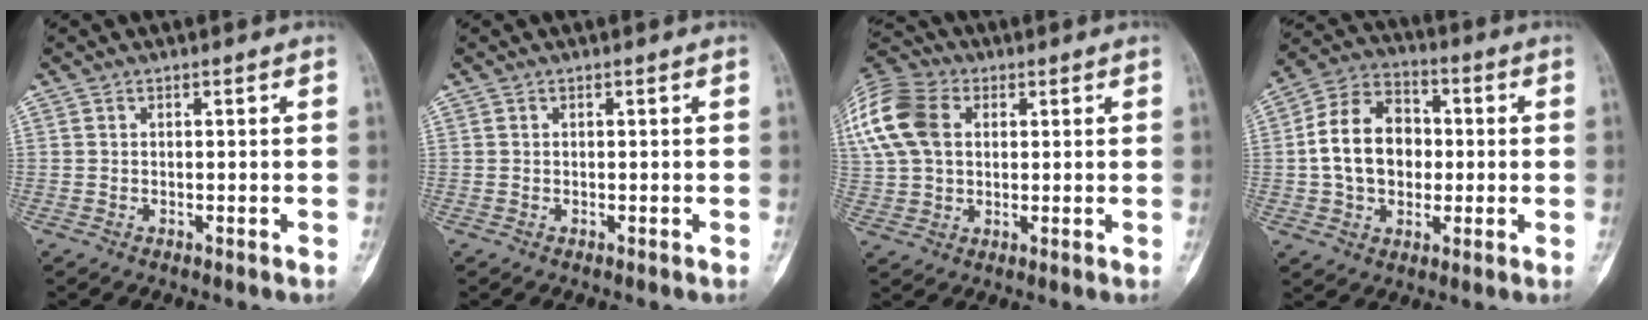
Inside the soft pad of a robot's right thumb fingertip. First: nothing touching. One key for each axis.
{"total": 0.0}
{"total": 20.3, "fx": 5.7, "fy": 14.7, "fz": 12.7, "tx": -0.312, "ty": 0.044, "tz": 0.107}
{"total": 14.3, "fx": 0.0, "fy": 10.7, "fz": 9.5, "tx": -0.140, "ty": 0.027, "tz": -0.005}